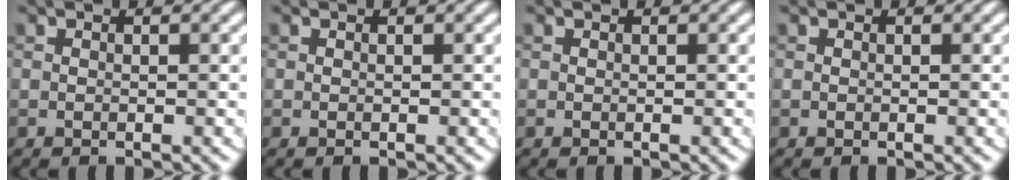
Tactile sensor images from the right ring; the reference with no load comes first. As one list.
[{"total": 0.0}, {"total": 0.0}, {"total": 0.0}]